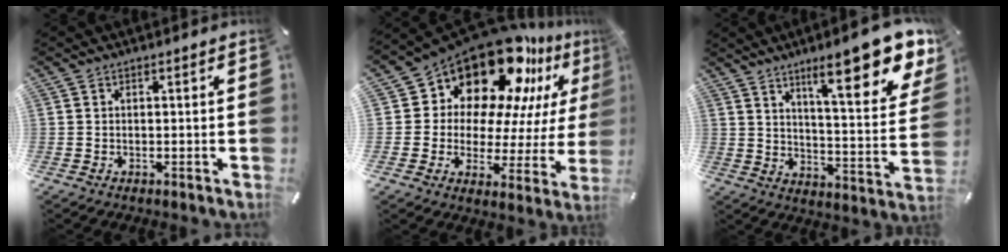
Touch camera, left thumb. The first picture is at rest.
{"total": 21.3, "force": [16.2, 10.9, 8.5], "torque": [-0.146, -0.129, 0.284]}
{"total": 18.6, "force": [12.2, 5.3, 13.0], "torque": [-0.181, -0.087, 0.193]}